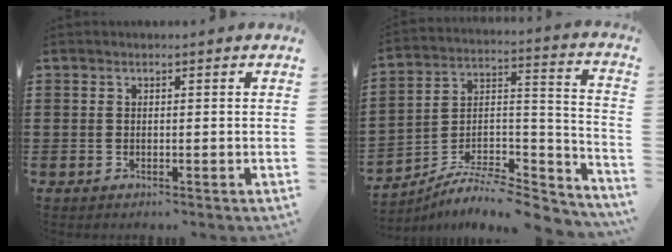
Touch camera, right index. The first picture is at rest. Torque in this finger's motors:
{"motor_torque": [1.33, 0.81, 0.19, 0.10]}